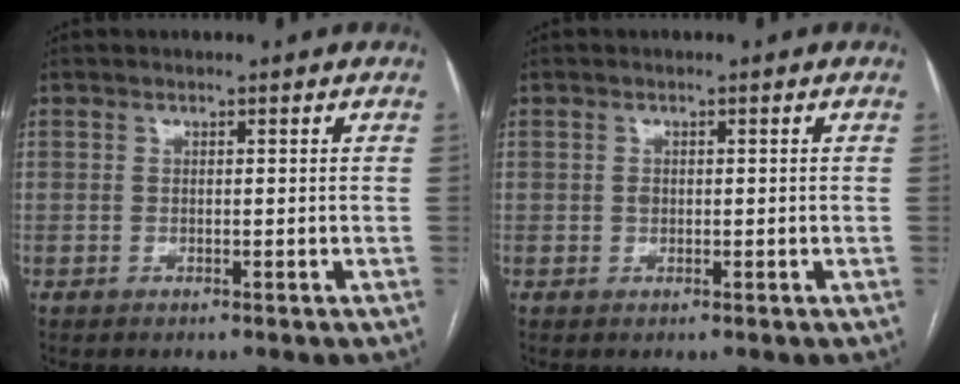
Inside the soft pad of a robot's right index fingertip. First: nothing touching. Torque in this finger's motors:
{"motor_torque": [0.31, 0.10, 0.12, 0.02]}